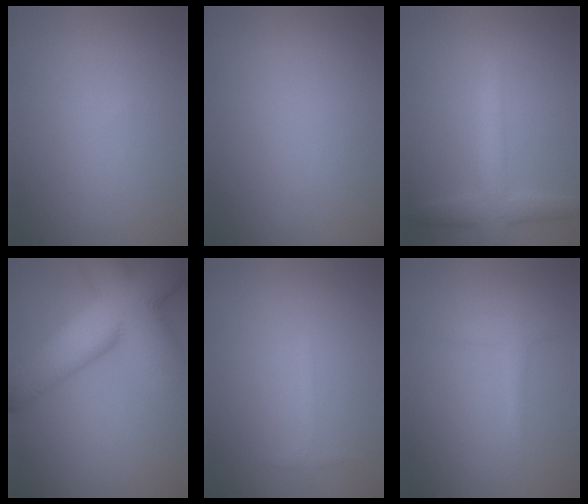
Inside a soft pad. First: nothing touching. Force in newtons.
{"total": 0.0}
{"total": 3.8, "press": 3.8, "slide": 0.1}
{"total": 15.6, "press": 15.6, "slide": 0.9}
{"total": 0.7, "press": 0.7, "slide": 0.0}
{"total": 1.3, "press": 1.3, "slide": 0.1}